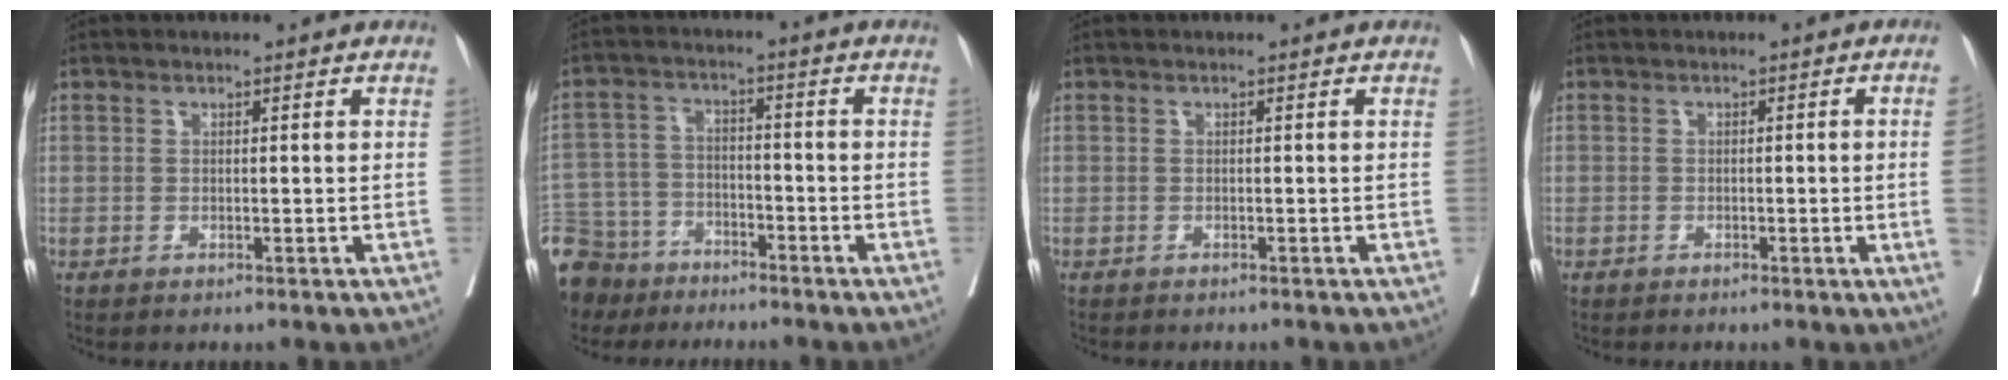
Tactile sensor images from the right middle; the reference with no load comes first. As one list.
[{"total": 14.7, "force": [-11.5, 8.5, 3.6], "torque": [-0.120, 0.003, -0.199]}, {"total": 1.9, "force": [-1.7, 0.4, 0.7], "torque": [-0.014, -0.003, -0.021]}, {"total": 2.8, "force": [-0.7, -0.8, 2.6], "torque": [-0.033, -0.002, -0.011]}]